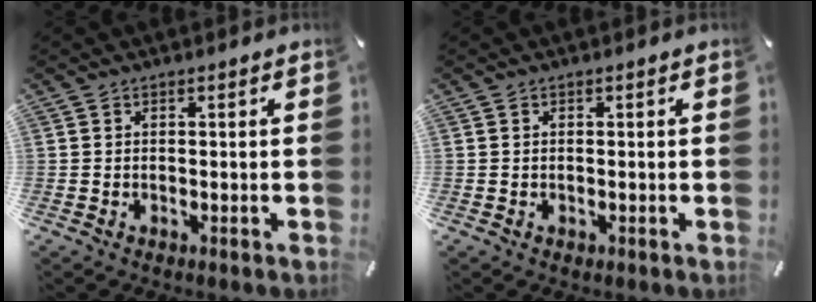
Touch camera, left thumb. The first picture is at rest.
{"total": 0.5, "force": [0.0, 0.4, 0.3], "torque": [-0.006, 0.001, -0.001]}